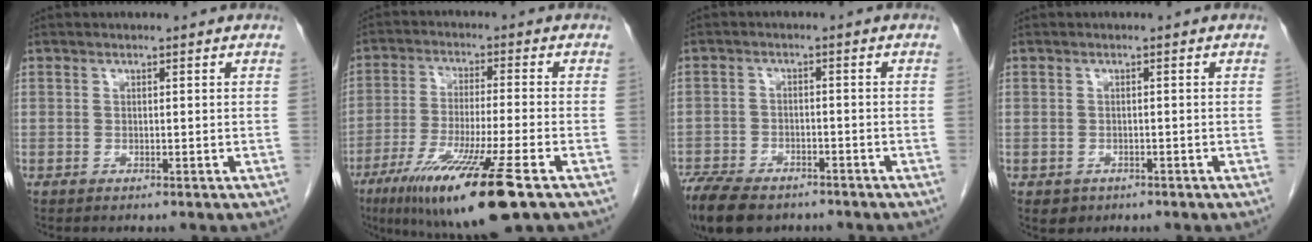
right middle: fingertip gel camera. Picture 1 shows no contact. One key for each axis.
{"total": 16.4, "fx": -9.0, "fy": 0.5, "fz": 13.7, "tx": -0.242, "ty": -0.046, "tz": -0.154}
{"total": 11.8, "fx": -8.8, "fy": 5.3, "fz": 5.7, "tx": -0.116, "ty": -0.011, "tz": -0.138}
{"total": 1.9, "fx": -1.1, "fy": 1.5, "fz": 0.4, "tx": -0.008, "ty": 0.003, "tz": -0.009}